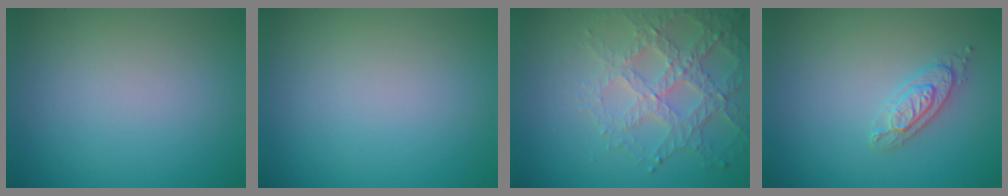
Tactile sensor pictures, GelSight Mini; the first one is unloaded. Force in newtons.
{"total": 0.0}
{"total": 4.5, "press": 4.0, "slide": 2.0}
{"total": 2.2, "press": 2.2, "slide": 0.3}